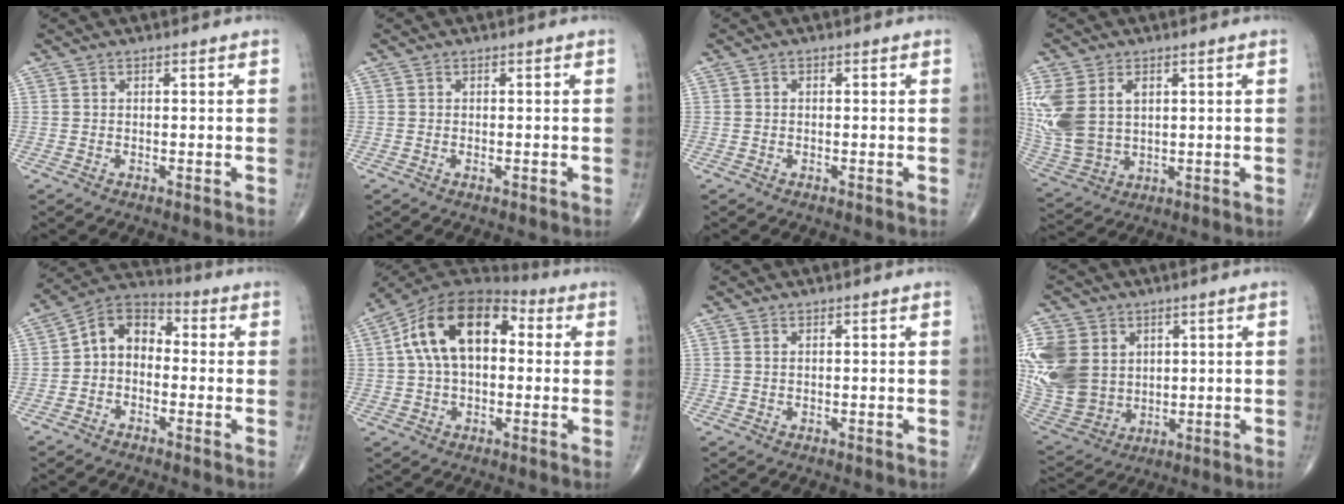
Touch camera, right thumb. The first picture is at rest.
{"total": 0.6, "force": [-0.2, 0.3, 0.4], "torque": [-0.010, 0.001, -0.003]}
{"total": 0.5, "force": [0.0, 0.4, 0.3], "torque": [-0.005, 0.002, -0.001]}
{"total": 14.8, "force": [3.4, 10.1, 10.2], "torque": [-0.246, -0.005, 0.083]}
{"total": 8.7, "force": [-0.8, 6.5, 5.8], "torque": [-0.069, 0.036, -0.036]}
{"total": 17.3, "force": [2.9, 10.4, 13.5], "torque": [-0.222, 0.037, 0.039]}
{"total": 0.5, "force": [0.3, 0.2, 0.4], "torque": [-0.011, 0.004, 0.006]}
{"total": 19.5, "force": [3.8, 15.8, 10.9], "torque": [-0.251, -0.002, 0.095]}